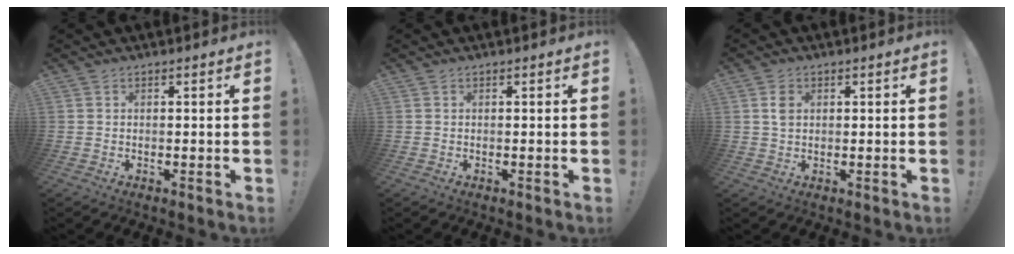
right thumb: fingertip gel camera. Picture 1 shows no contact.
{"total": 0.0}
{"total": 3.1, "force": [0.8, 2.0, 2.2], "torque": [-0.031, -0.002, 0.013]}